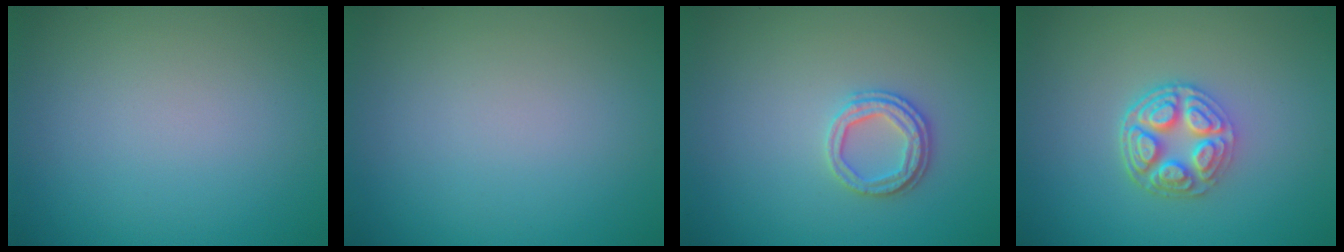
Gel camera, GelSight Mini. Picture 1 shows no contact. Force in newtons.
{"total": 0.0}
{"total": 2.5, "press": 2.3, "slide": 0.9}
{"total": 4.7, "press": 3.7, "slide": 2.9}